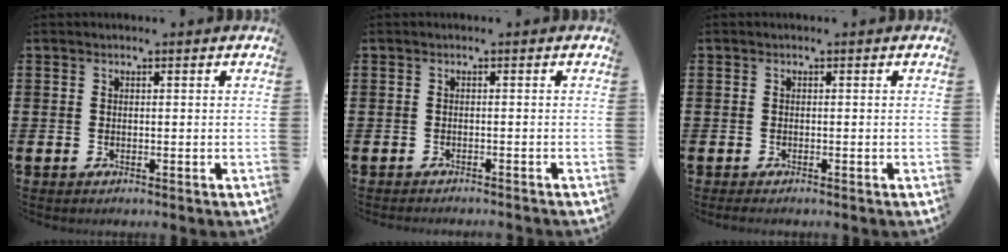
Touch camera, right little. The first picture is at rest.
{"total": 0.7, "force": [-0.7, -0.2, -0.1], "torque": [0.002, -0.001, -0.014]}
{"total": 0.0}